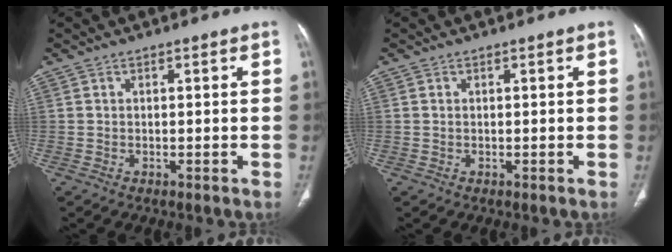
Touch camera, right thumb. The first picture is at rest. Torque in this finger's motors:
{"motor_torque": [0.45, -0.23, -0.21, 0.03, -0.03]}